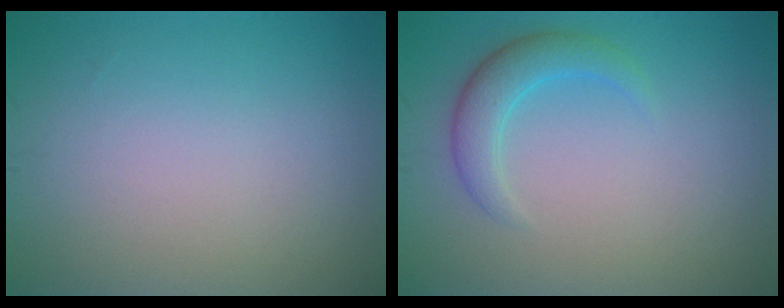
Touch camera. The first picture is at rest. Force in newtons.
{"total": 2.8, "press": 2.8, "slide": 0.0}